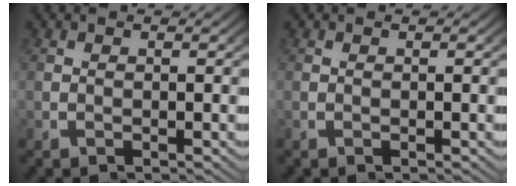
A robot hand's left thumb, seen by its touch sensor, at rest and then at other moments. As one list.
[{"total": 0.0}]